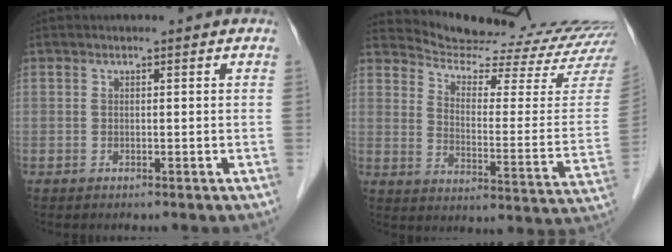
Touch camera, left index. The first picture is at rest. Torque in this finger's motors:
{"motor_torque": [-0.34, -0.72, -0.05, -0.06]}